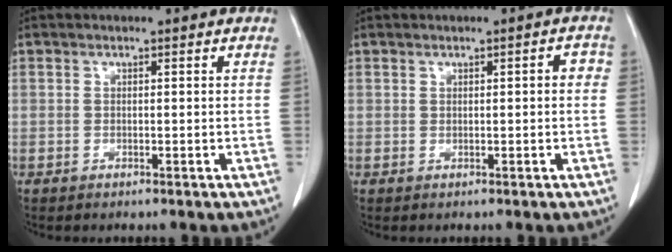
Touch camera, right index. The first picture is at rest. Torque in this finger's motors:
{"motor_torque": [0.04, -0.01, 0.01, 0.00]}